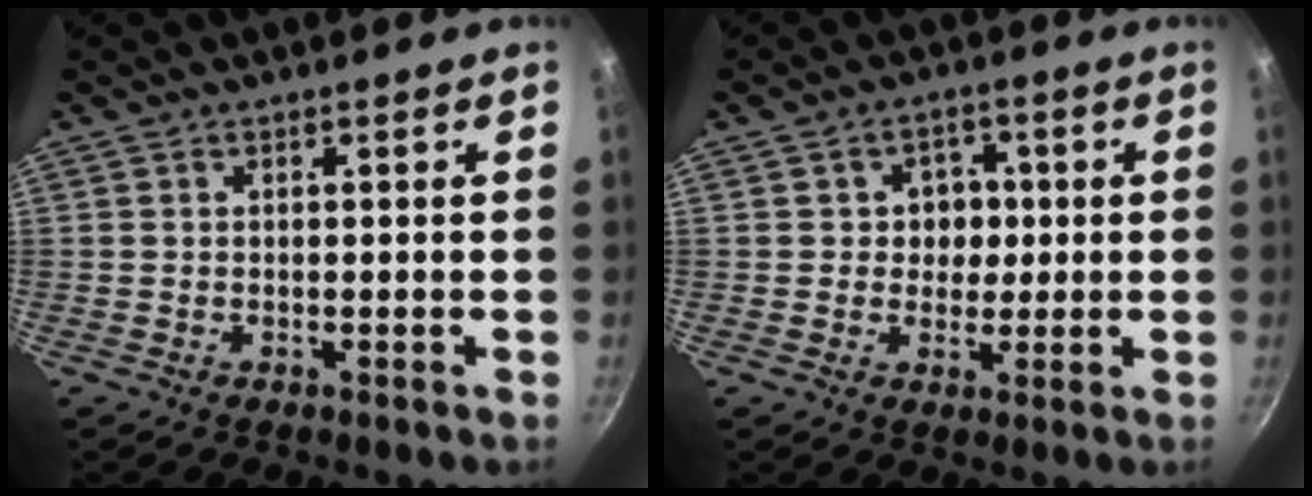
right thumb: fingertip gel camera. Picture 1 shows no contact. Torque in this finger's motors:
{"motor_torque": [-0.46, 0.23, 0.38, 0.35, 0.00]}